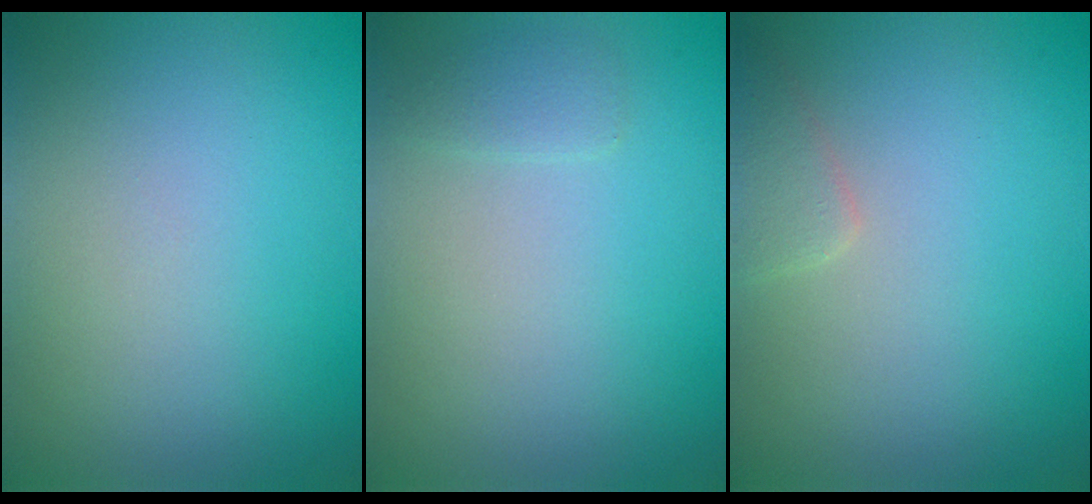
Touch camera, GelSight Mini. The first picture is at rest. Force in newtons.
{"total": 1.0, "press": 1.0, "slide": 0.1}
{"total": 1.6, "press": 1.6, "slide": 0.0}